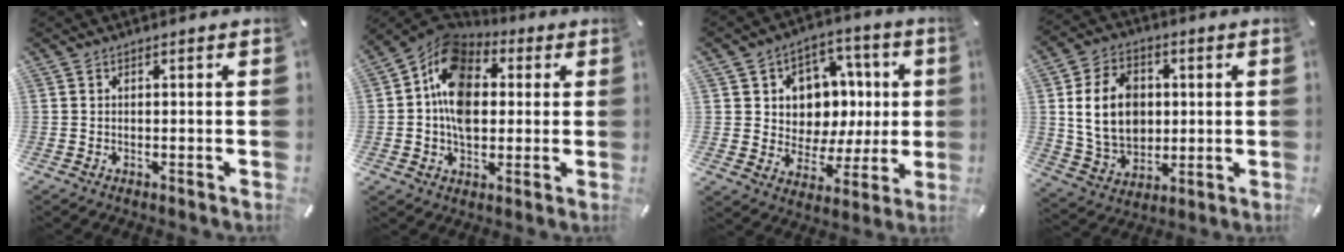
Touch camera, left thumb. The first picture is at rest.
{"total": 13.3, "force": [1.0, 10.5, 8.1], "torque": [-0.148, 0.003, 0.013]}
{"total": 10.9, "force": [1.2, 10.5, 2.8], "torque": [-0.030, -0.021, 0.032]}
{"total": 13.6, "force": [1.5, 10.9, 8.0], "torque": [-0.165, 0.010, 0.027]}